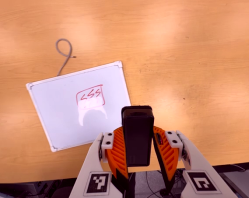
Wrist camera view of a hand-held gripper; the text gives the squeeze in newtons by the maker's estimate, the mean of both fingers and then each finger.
{"total": 7.1, "left": 5.7, "right": 8.5}